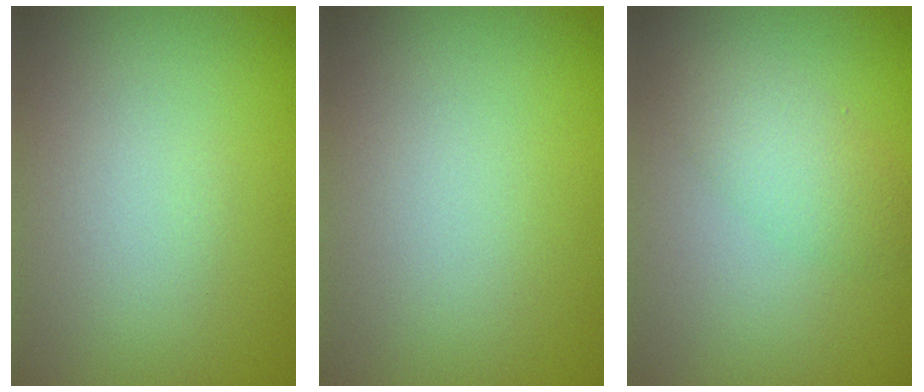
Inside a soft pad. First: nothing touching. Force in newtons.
{"total": 0.0}
{"total": 2.9, "press": 2.9, "slide": 0.2}